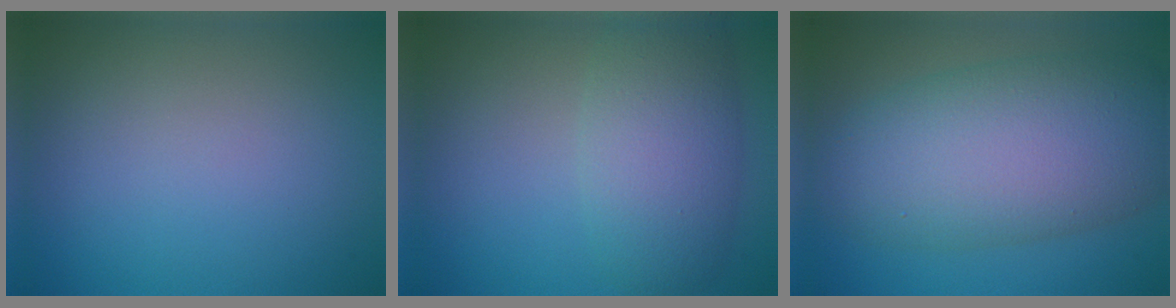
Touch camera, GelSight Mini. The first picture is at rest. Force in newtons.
{"total": 5.5, "press": 5.5, "slide": 0.4}
{"total": 10.8, "press": 10.8, "slide": 0.4}